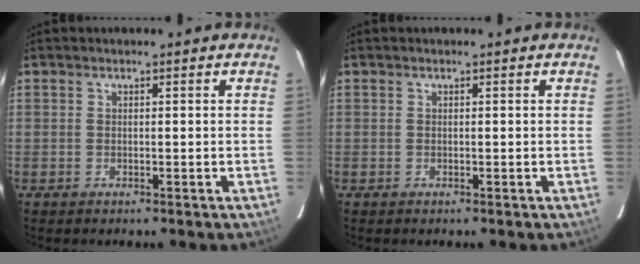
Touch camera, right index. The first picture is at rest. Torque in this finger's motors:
{"motor_torque": [0.00, 0.00, 0.01, 0.00]}